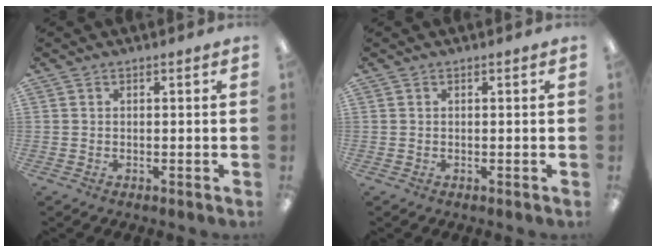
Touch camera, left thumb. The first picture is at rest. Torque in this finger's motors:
{"motor_torque": [0.00, 0.00, 0.00, 0.00, 0.00]}